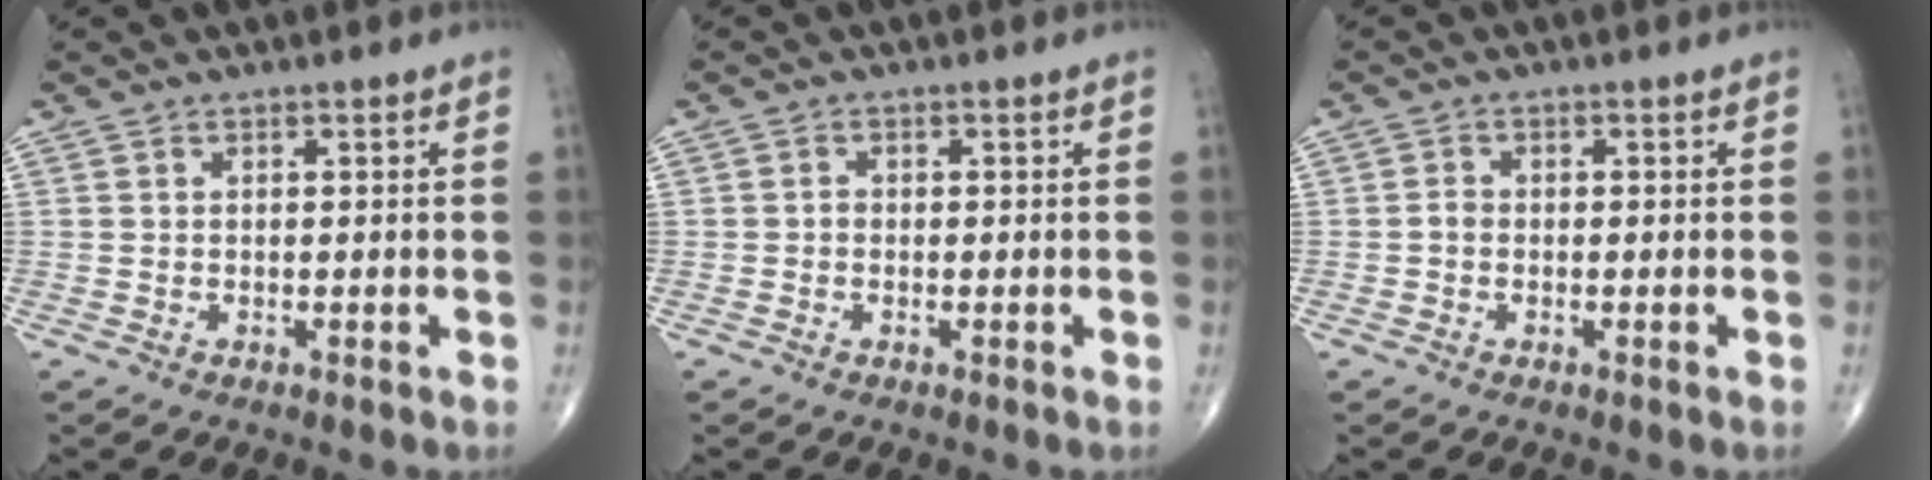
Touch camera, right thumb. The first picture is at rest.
{"total": 0.9, "force": [-0.3, 0.7, 0.4], "torque": [-0.002, 0.003, -0.008]}
{"total": 1.3, "force": [-0.4, 1.0, 0.7], "torque": [-0.007, 0.003, -0.009]}